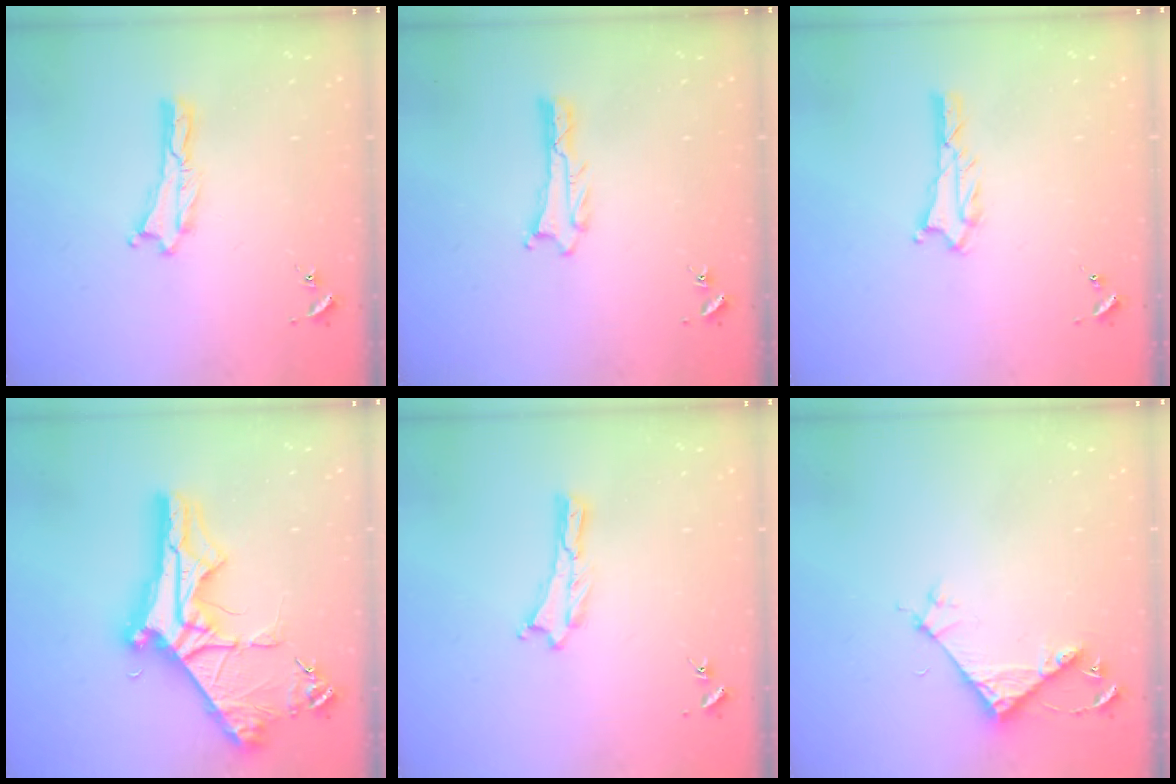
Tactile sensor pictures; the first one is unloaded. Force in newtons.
{"total": 0.8, "press": 0.7, "slide": 0.1}
{"total": 0.7, "press": 0.7, "slide": 0.1}
{"total": 10.7, "press": 10.6, "slide": 1.2}
{"total": 0.0}
{"total": 5.4, "press": 5.4, "slide": 0.4}